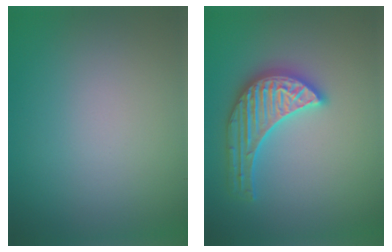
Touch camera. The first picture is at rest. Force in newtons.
{"total": 4.2, "press": 4.1, "slide": 0.5}